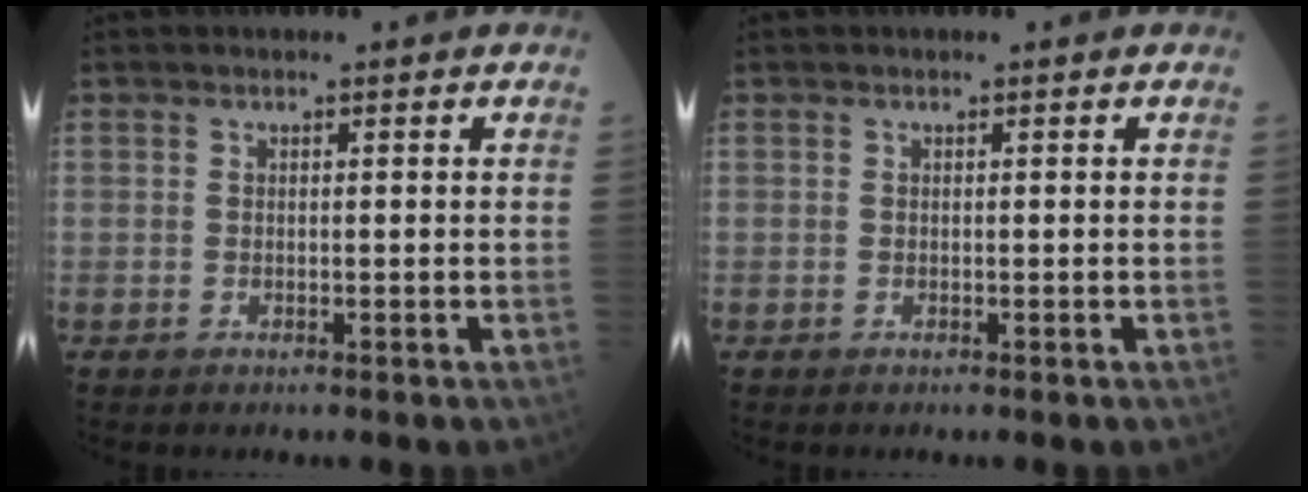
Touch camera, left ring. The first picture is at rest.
{"total": 0.0}